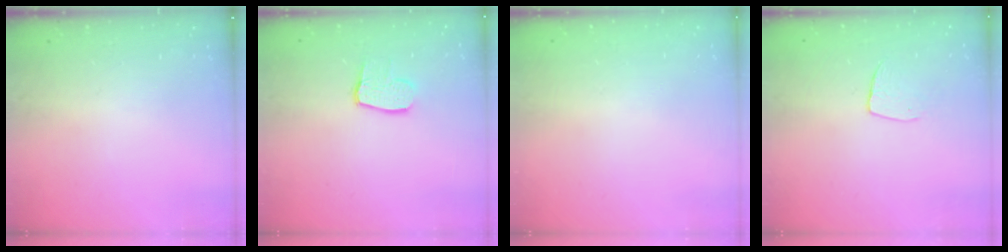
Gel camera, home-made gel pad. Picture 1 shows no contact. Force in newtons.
{"total": 8.3, "press": 8.3, "slide": 0.7}
{"total": 0.0}
{"total": 7.0, "press": 6.9, "slide": 0.5}